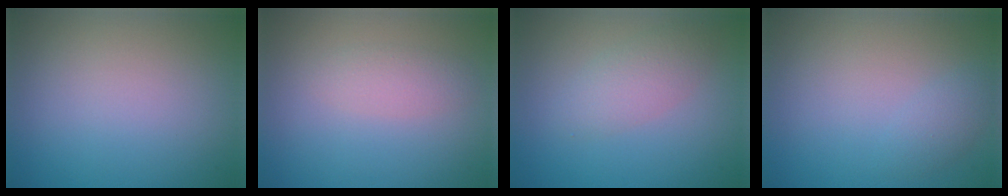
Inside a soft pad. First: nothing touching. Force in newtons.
{"total": 1.7, "press": 1.7, "slide": 0.1}
{"total": 2.4, "press": 2.4, "slide": 0.2}
{"total": 1.3, "press": 1.3, "slide": 0.1}